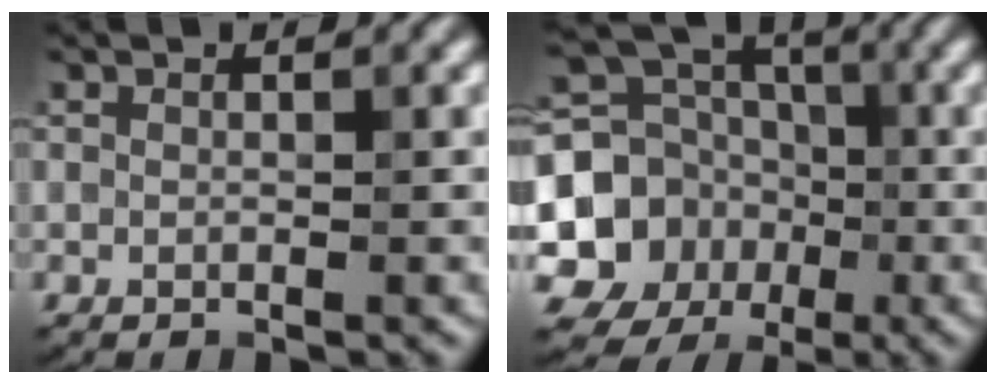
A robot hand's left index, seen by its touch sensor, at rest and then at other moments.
{"total": 9.9, "force": [-1.9, 9.1, 3.6], "torque": [-0.060, -0.012, -0.052]}